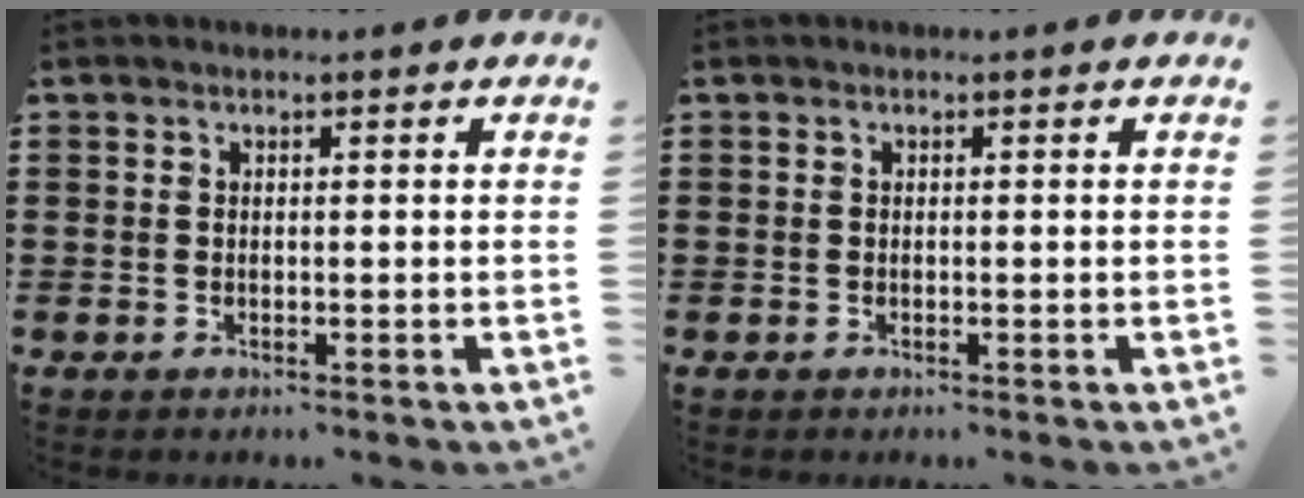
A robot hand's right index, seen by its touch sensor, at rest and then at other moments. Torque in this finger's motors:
{"motor_torque": [0.64, 0.80, -0.02, -0.01]}